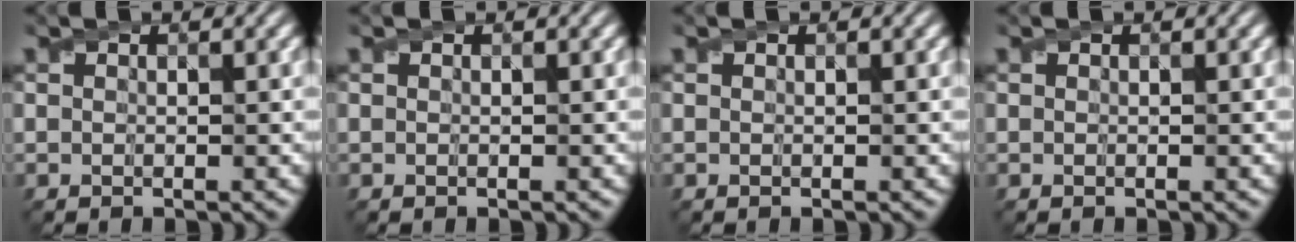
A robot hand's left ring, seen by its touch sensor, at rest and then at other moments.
{"total": 0.0}
{"total": 0.0}
{"total": 0.0}